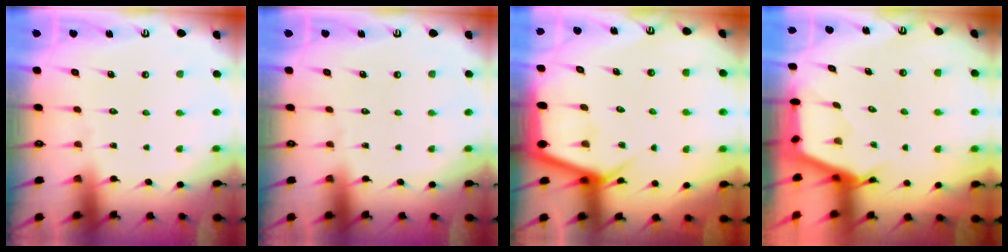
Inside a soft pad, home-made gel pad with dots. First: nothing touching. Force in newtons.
{"total": 0.0}
{"total": 6.2, "press": 6.2, "slide": 0.5}
{"total": 2.6, "press": 2.5, "slide": 0.3}